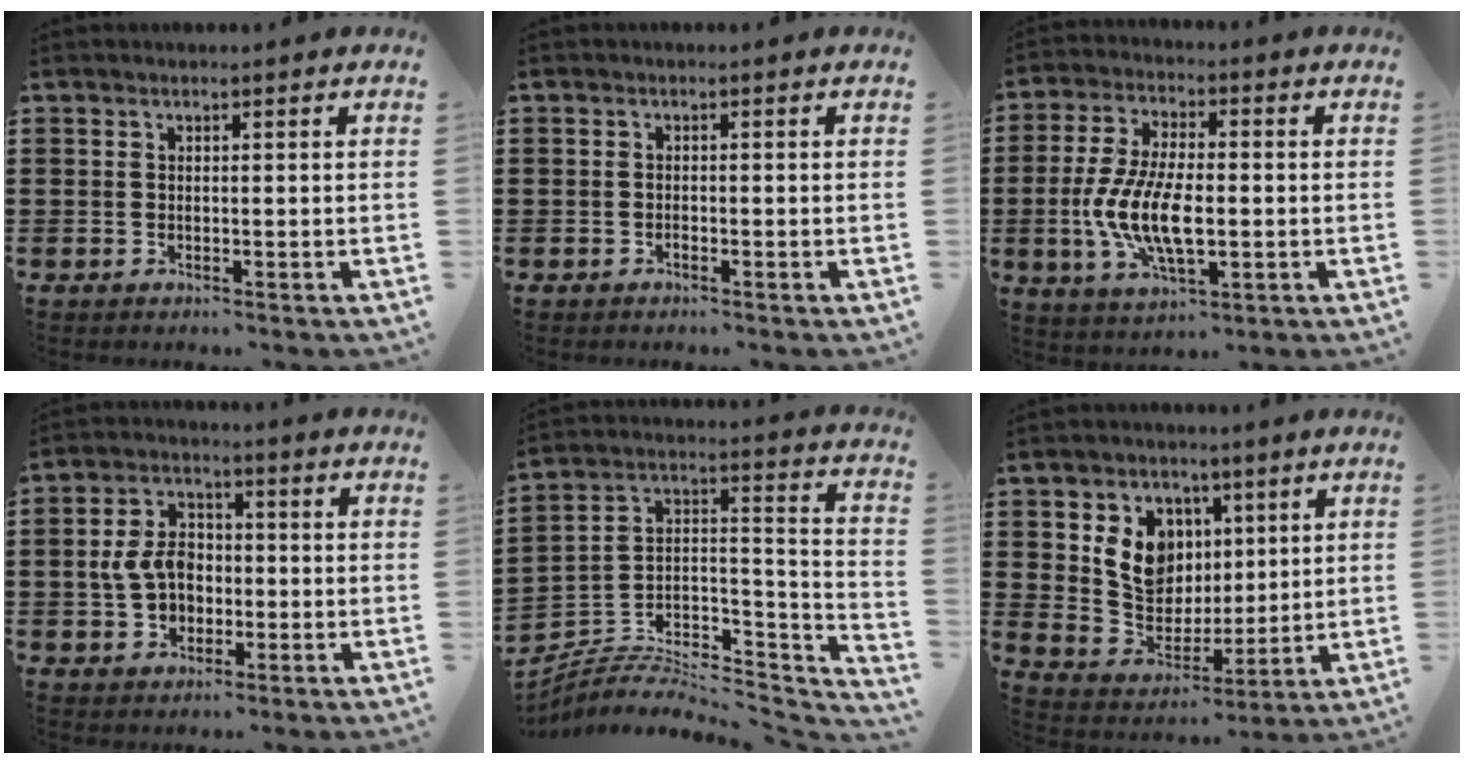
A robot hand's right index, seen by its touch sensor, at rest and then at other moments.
{"total": 0.5, "force": [-0.5, 0.1, 0.2], "torque": [-0.005, -0.001, -0.010]}
{"total": 10.9, "force": [-1.9, 4.7, 9.7], "torque": [-0.218, -0.012, -0.038]}
{"total": 6.6, "force": [-0.8, 4.9, 4.4], "torque": [-0.112, 0.004, -0.019]}
{"total": 5.6, "force": [-4.5, 2.7, 2.0], "torque": [-0.043, -0.004, -0.089]}
{"total": 9.1, "force": [3.0, 7.7, 3.6], "torque": [-0.090, 0.008, 0.060]}